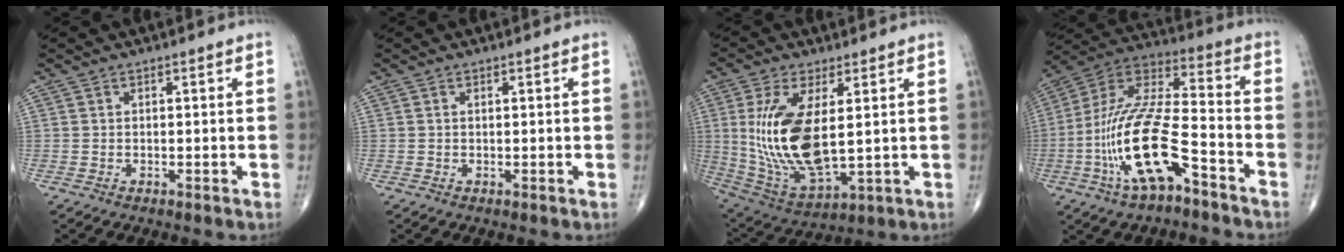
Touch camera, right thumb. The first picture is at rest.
{"total": 0.0}
{"total": 17.7, "force": [1.9, 7.6, 15.9], "torque": [-0.323, -0.024, 0.054]}
{"total": 19.7, "force": [-7.8, 7.0, 16.7], "torque": [-0.336, 0.055, -0.141]}